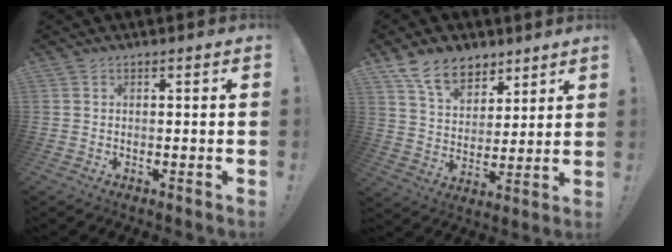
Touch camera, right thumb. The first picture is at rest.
{"total": 12.6, "force": [8.7, 7.8, 4.7], "torque": [-0.080, -0.057, 0.169]}